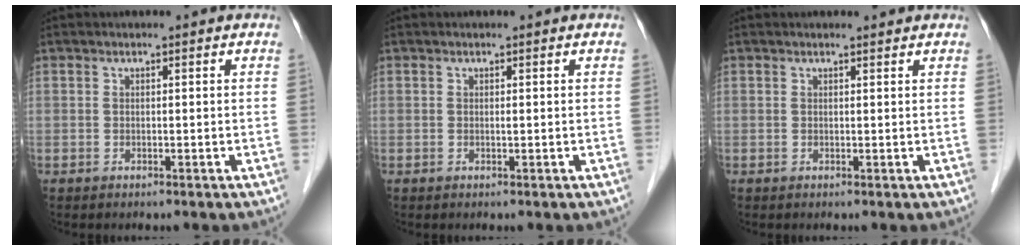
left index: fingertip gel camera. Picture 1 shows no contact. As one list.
[{"total": 0.0}, {"total": 1.2, "force": [1.2, 0.1, 0.2], "torque": [-0.010, 0.001, 0.017]}]